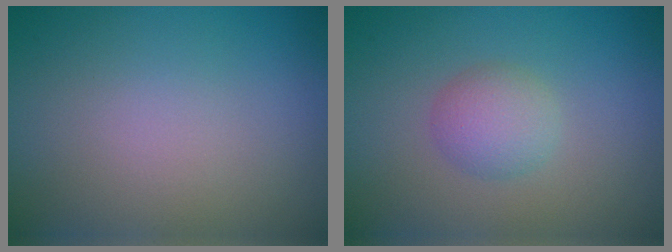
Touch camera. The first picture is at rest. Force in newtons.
{"total": 2.4, "press": 2.4, "slide": 0.1}